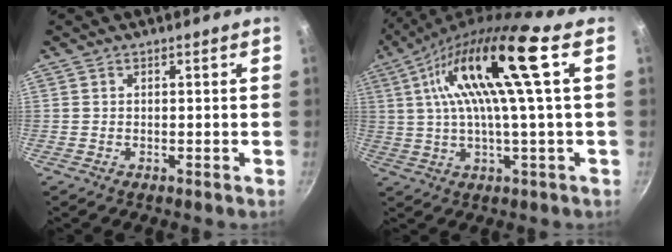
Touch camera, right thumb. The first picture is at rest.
{"total": 16.3, "force": [4.6, 1.5, 15.6], "torque": [-0.279, 0.000, 0.081]}